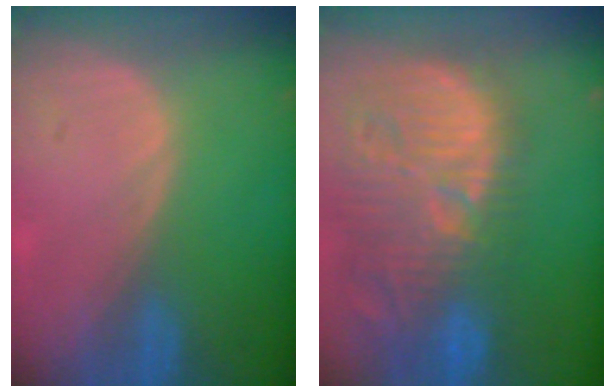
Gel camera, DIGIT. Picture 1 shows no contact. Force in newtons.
{"total": 14.8, "press": 13.1, "slide": 6.9}